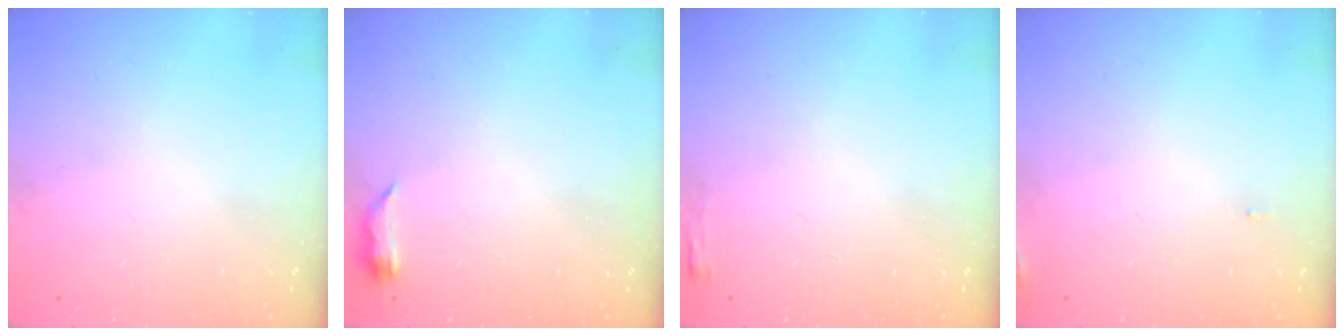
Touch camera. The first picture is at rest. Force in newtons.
{"total": 4.2, "press": 3.6, "slide": 2.0}
{"total": 2.7, "press": 2.6, "slide": 0.8}
{"total": 7.4, "press": 5.5, "slide": 5.0}